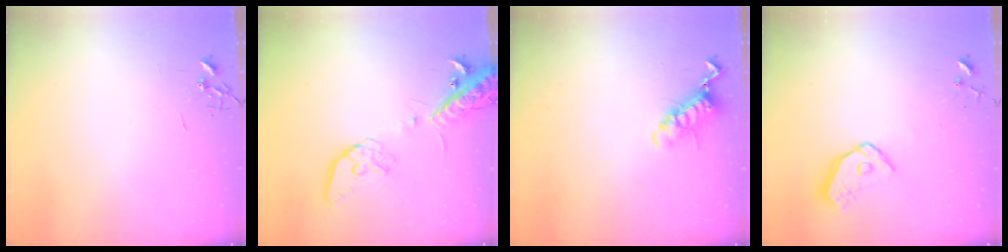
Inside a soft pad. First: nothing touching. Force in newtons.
{"total": 18.9, "press": 18.6, "slide": 3.4}
{"total": 11.9, "press": 11.9, "slide": 0.8}
{"total": 12.4, "press": 12.2, "slide": 1.9}